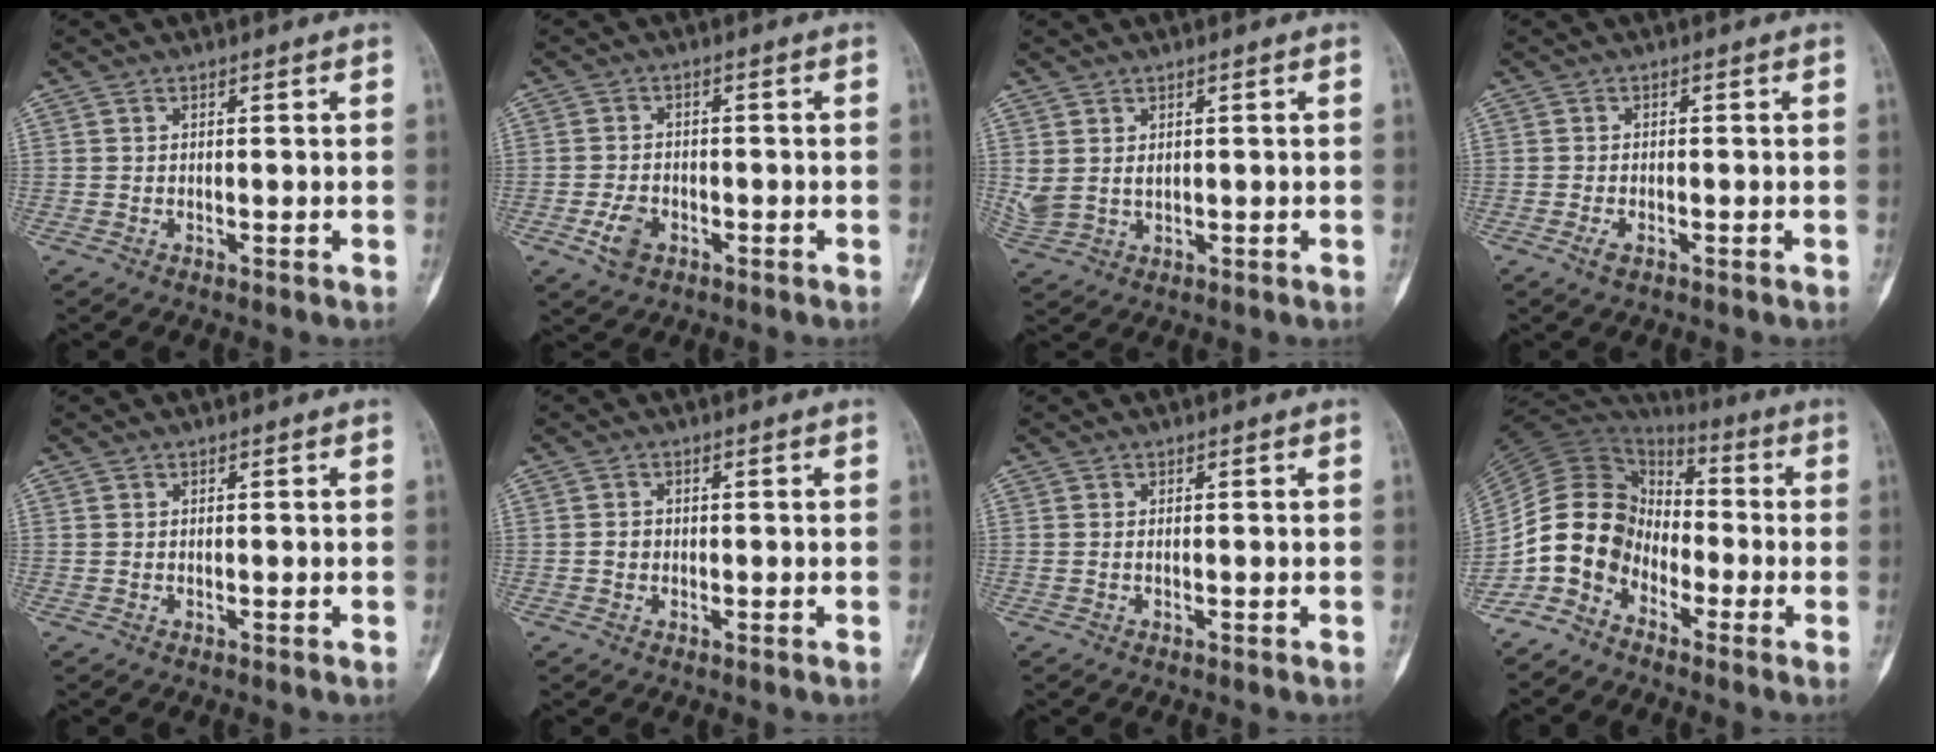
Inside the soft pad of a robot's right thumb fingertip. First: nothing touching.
{"total": 4.4, "force": [-1.9, 3.0, 2.6], "torque": [-0.048, 0.009, -0.032]}
{"total": 4.1, "force": [1.0, 2.7, 2.9], "torque": [-0.066, -0.004, 0.029]}
{"total": 2.0, "force": [-1.0, 1.0, 1.4], "torque": [-0.031, 0.003, -0.019]}
{"total": 0.0}
{"total": 1.4, "force": [-0.2, 1.3, 0.6], "torque": [-0.005, 0.005, -0.004]}
{"total": 0.0}
{"total": 12.1, "force": [-6.0, 9.3, 4.9], "torque": [-0.075, 0.065, -0.127]}